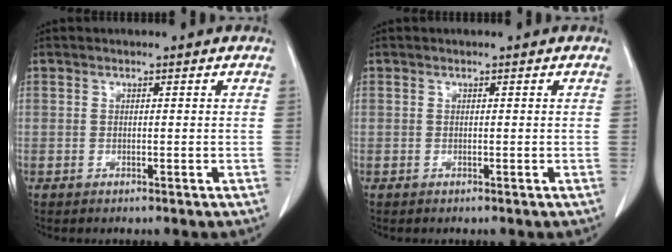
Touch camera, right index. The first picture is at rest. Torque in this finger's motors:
{"motor_torque": [0.01, 0.02, 0.02, 0.01]}